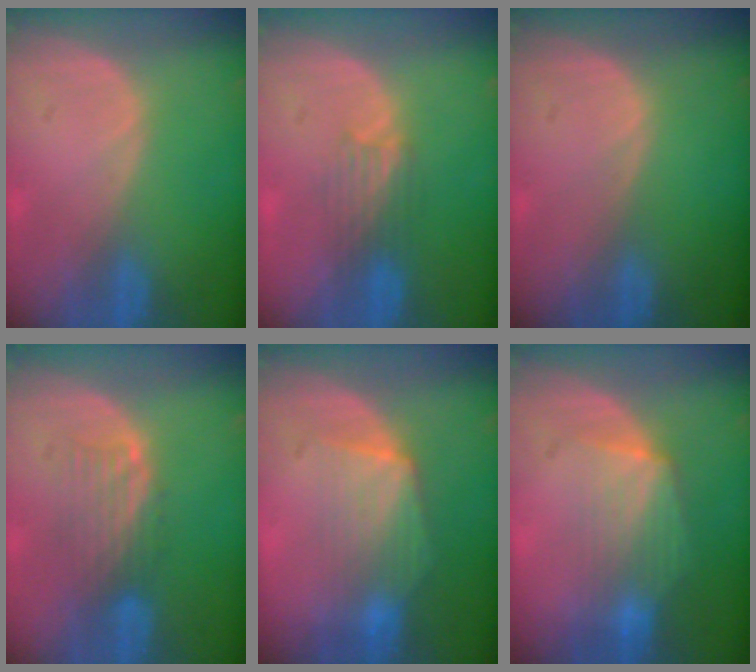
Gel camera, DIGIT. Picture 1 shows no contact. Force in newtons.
{"total": 3.4, "press": 3.3, "slide": 0.5}
{"total": 0.0}
{"total": 5.1, "press": 4.4, "slide": 2.6}
{"total": 7.0, "press": 6.6, "slide": 2.3}
{"total": 7.0, "press": 6.5, "slide": 2.5}